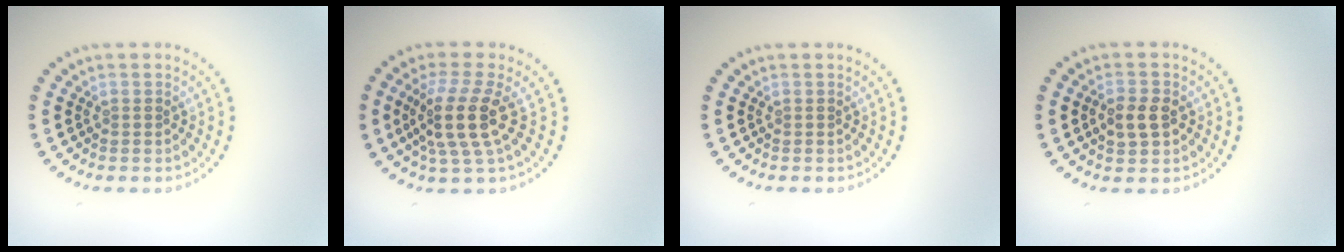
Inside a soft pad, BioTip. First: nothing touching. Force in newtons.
{"total": 4.4, "press": 3.4, "slide": 2.8}
{"total": 0.0}
{"total": 2.6, "press": 2.6, "slide": 0.0}